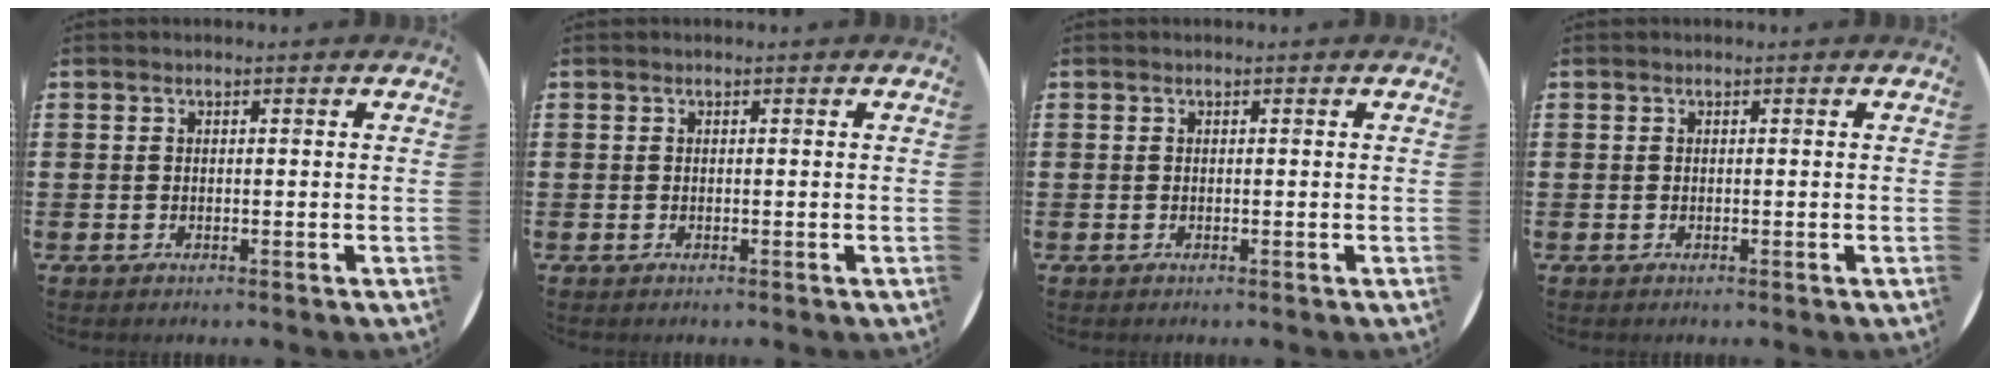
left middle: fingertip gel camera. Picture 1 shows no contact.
{"total": 0.0}
{"total": 0.0}
{"total": 0.0}